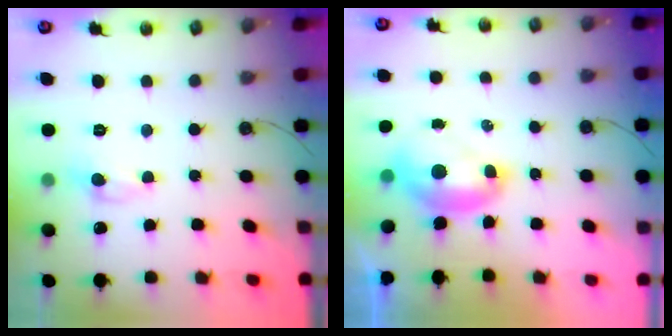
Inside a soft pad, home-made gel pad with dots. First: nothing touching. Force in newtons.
{"total": 2.2, "press": 2.1, "slide": 0.6}